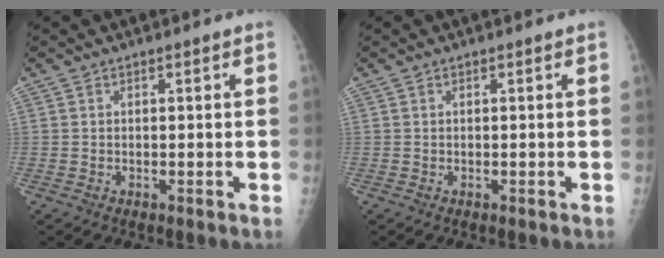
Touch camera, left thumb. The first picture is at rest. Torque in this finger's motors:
{"motor_torque": [0.13, 0.51, -0.04, -0.01, 0.00]}